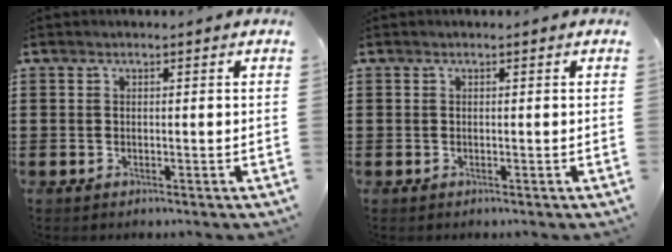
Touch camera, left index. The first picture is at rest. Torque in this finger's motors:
{"motor_torque": [0.00, 0.00, 0.00, 0.00]}